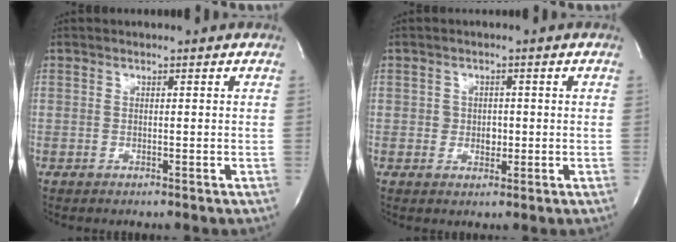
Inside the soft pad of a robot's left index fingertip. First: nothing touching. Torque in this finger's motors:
{"motor_torque": [0.13, -0.04, 0.00, 0.00]}